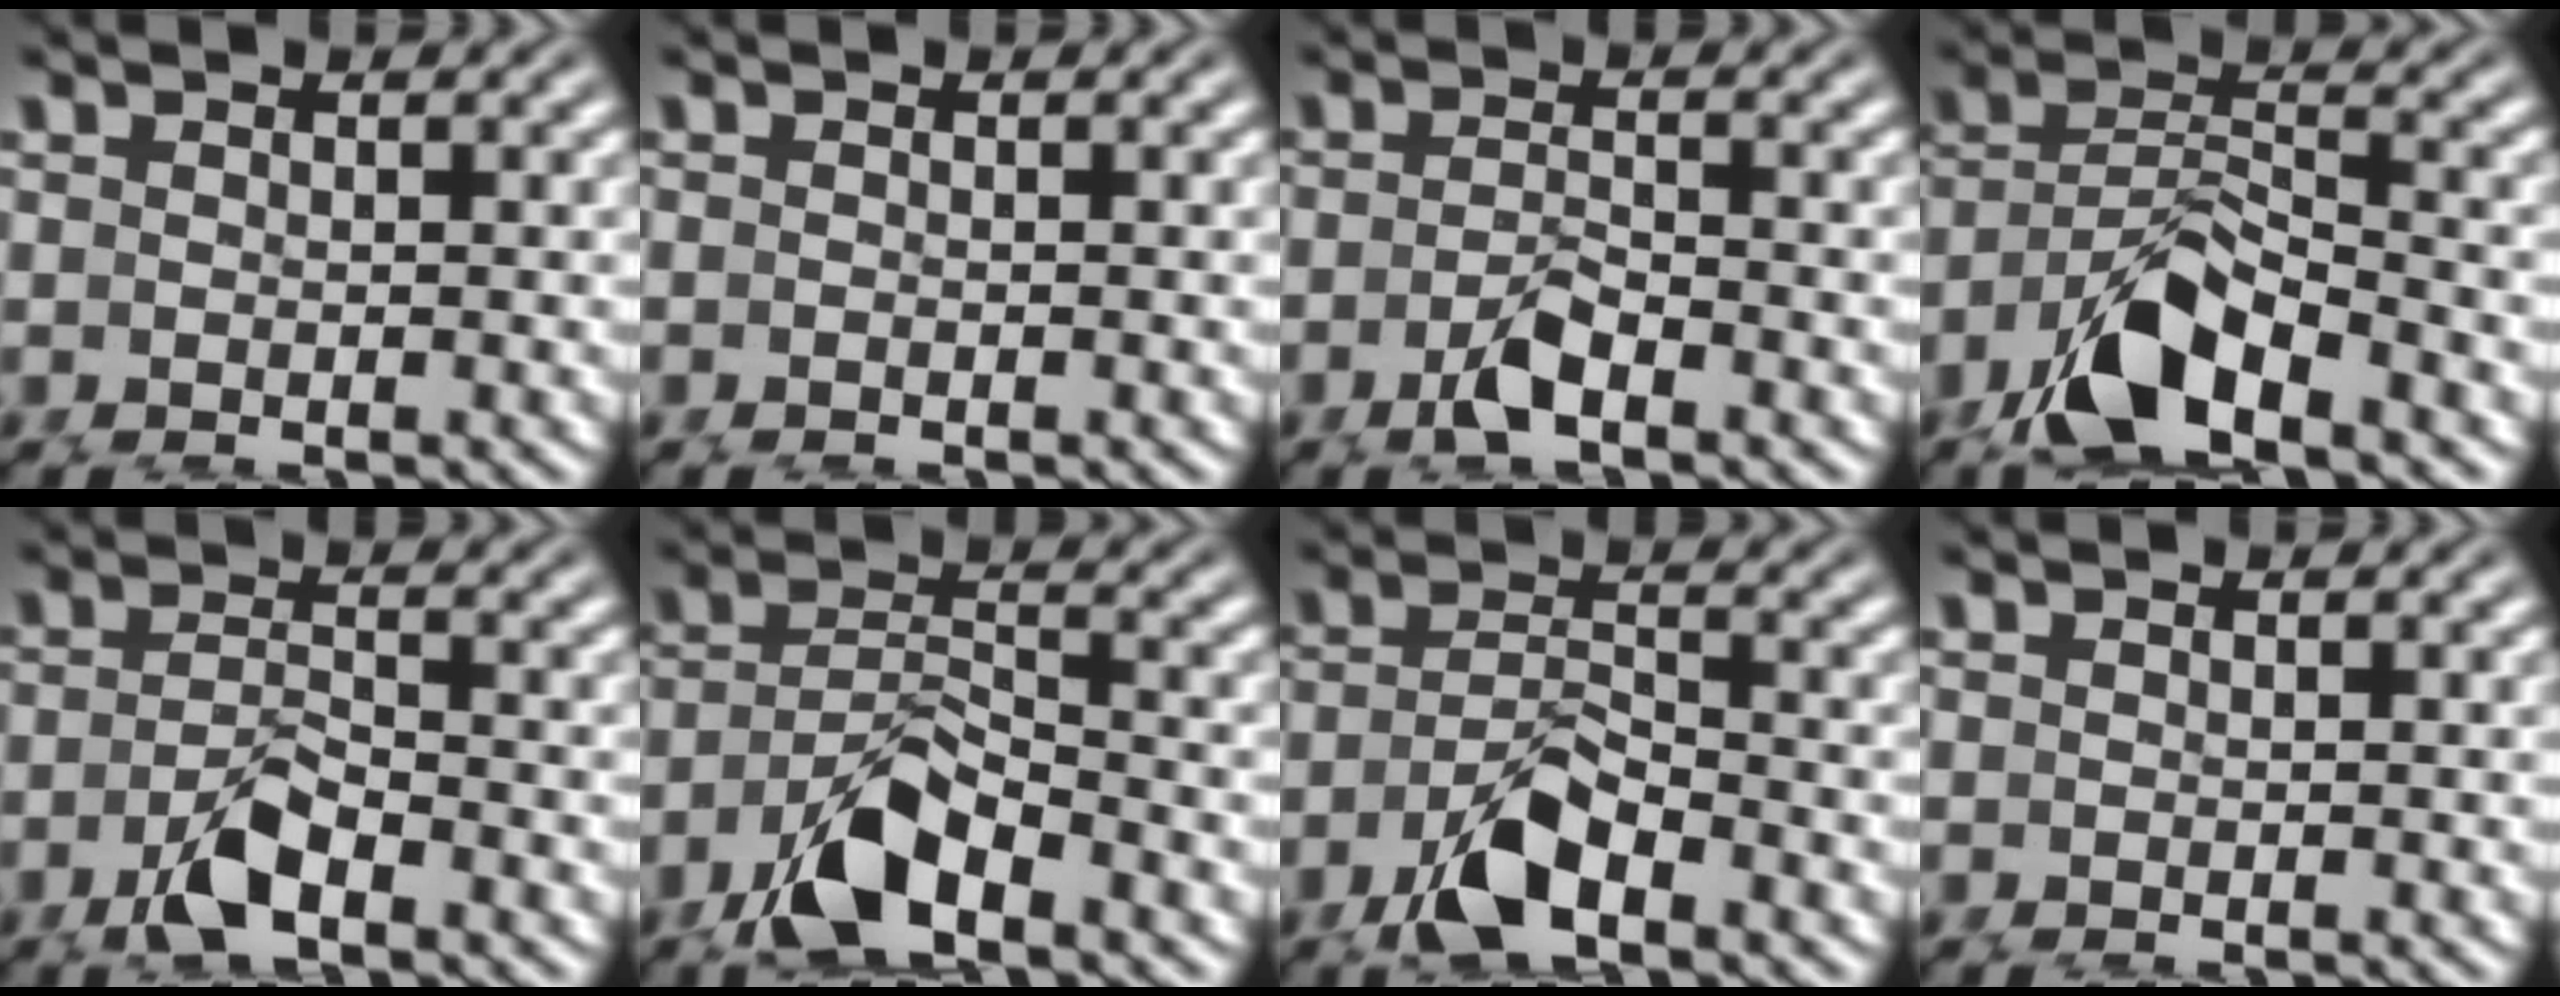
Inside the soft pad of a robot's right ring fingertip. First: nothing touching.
{"total": 0.0}
{"total": 1.4, "force": [-1.0, 0.2, 1.0], "torque": [-0.020, -0.006, -0.013]}
{"total": 5.5, "force": [-2.0, 3.4, 3.8], "torque": [-0.080, -0.017, -0.027]}
{"total": 2.4, "force": [-1.3, 1.1, 1.7], "torque": [-0.040, -0.013, -0.017]}
{"total": 5.1, "force": [-2.3, 3.1, 3.3], "torque": [-0.073, -0.021, -0.031]}
{"total": 4.1, "force": [-1.9, 2.4, 2.7], "torque": [-0.061, -0.019, -0.024]}
{"total": 0.0}